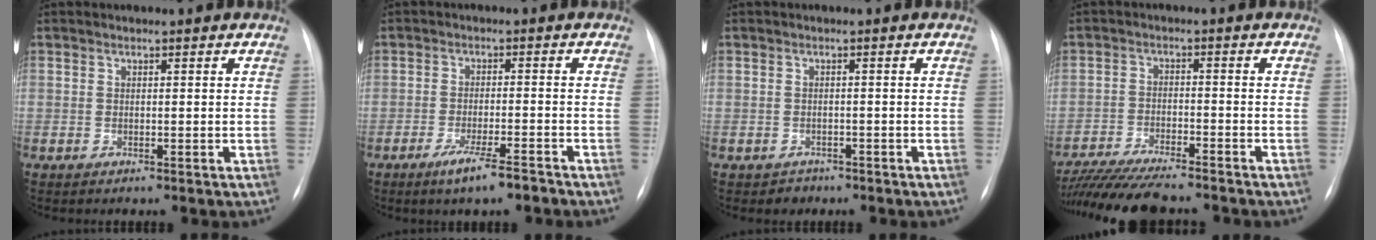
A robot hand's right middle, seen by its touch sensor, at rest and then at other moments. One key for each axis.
{"total": 5.6, "fx": -4.0, "fy": 0.4, "fz": 3.9, "tx": -0.074, "ty": -0.010, "tz": -0.068}
{"total": 1.5, "fx": -1.1, "fy": 1.1, "fz": -0.2, "tx": 0.000, "ty": 0.005, "tz": -0.014}
{"total": 13.0, "fx": -11.5, "fy": 1.2, "fz": 6.0, "tx": -0.097, "ty": -0.021, "tz": -0.181}